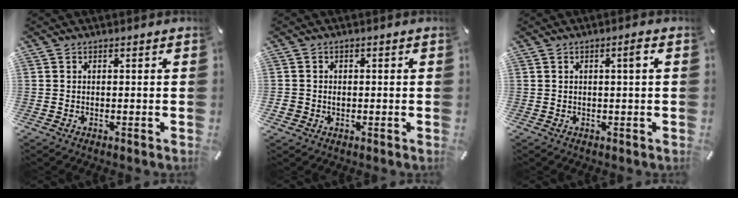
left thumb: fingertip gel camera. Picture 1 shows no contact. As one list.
[{"total": 2.7, "force": [-0.4, 2.6, 0.6], "torque": [-0.010, 0.004, -0.010]}, {"total": 2.4, "force": [0.6, 0.1, 2.3], "torque": [-0.044, 0.003, 0.006]}]